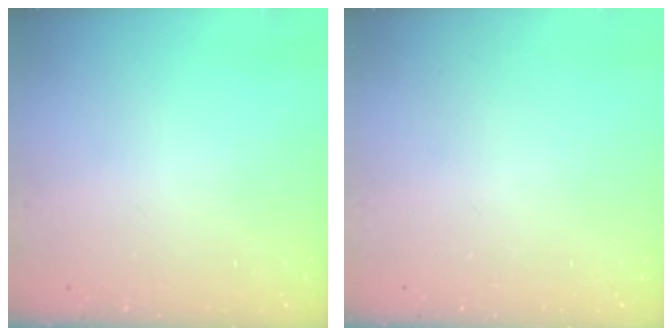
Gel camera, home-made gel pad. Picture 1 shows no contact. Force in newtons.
{"total": 0.0}